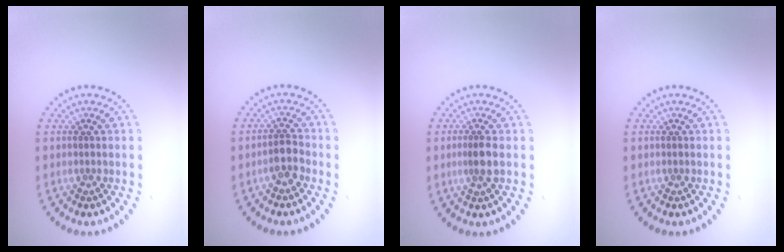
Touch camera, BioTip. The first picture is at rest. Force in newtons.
{"total": 2.0, "press": 1.7, "slide": 1.1}
{"total": 1.9, "press": 1.7, "slide": 0.9}
{"total": 0.0}